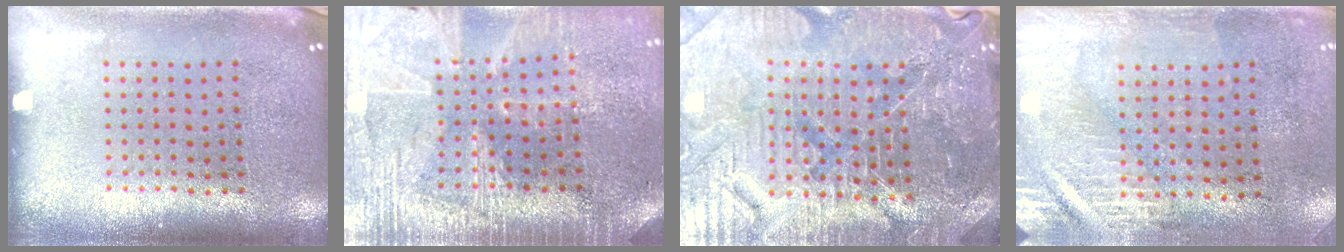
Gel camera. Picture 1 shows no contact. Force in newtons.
{"total": 3.5, "press": 3.3, "slide": 1.2}
{"total": 5.2, "press": 5.0, "slide": 1.4}
{"total": 2.9, "press": 2.5, "slide": 1.5}